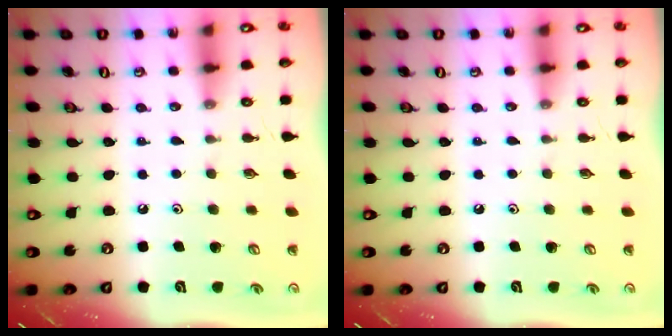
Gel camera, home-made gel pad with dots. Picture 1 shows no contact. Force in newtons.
{"total": 0.0}